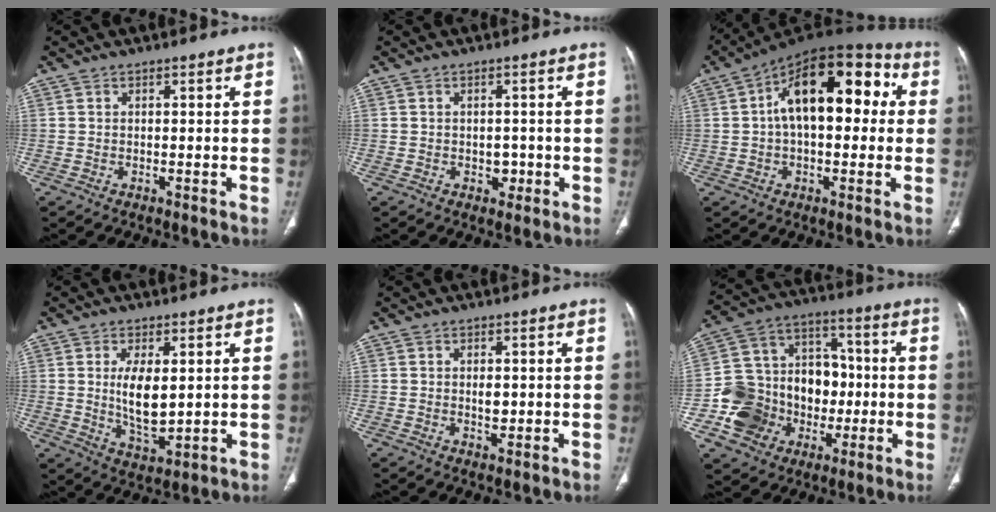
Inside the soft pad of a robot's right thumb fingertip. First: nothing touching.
{"total": 2.2, "force": [-0.6, 1.8, 1.2], "torque": [-0.001, 0.003, -0.007]}
{"total": 18.9, "force": [3.1, 10.1, 15.6], "torque": [-0.203, 0.044, 0.036]}
{"total": 8.6, "force": [1.2, 3.9, 7.5], "torque": [-0.127, -0.025, 0.032]}
{"total": 2.1, "force": [0.0, 1.1, 1.8], "torque": [-0.025, -0.004, 0.002]}
{"total": 20.1, "force": [-4.0, 16.7, 10.3], "torque": [-0.141, 0.063, -0.055]}